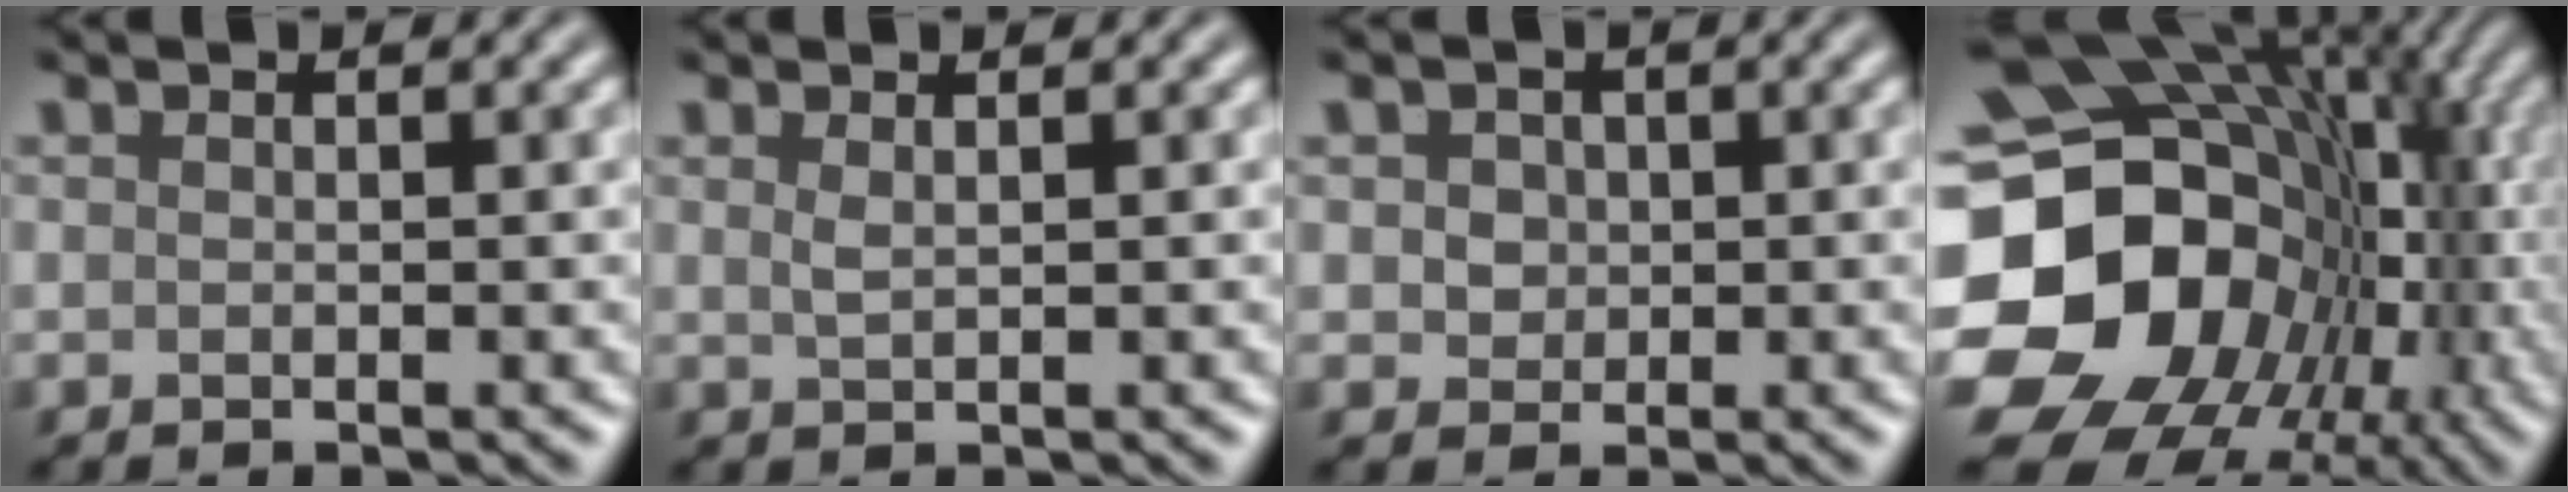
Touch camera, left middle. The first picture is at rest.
{"total": 0.8, "force": [0.5, 0.3, 0.6], "torque": [-0.019, 0.000, 0.012]}
{"total": 3.0, "force": [1.1, 2.5, 1.4], "torque": [-0.010, 0.018, 0.002]}
{"total": 18.6, "force": [-1.0, 15.5, 10.2], "torque": [-0.195, 0.000, -0.006]}